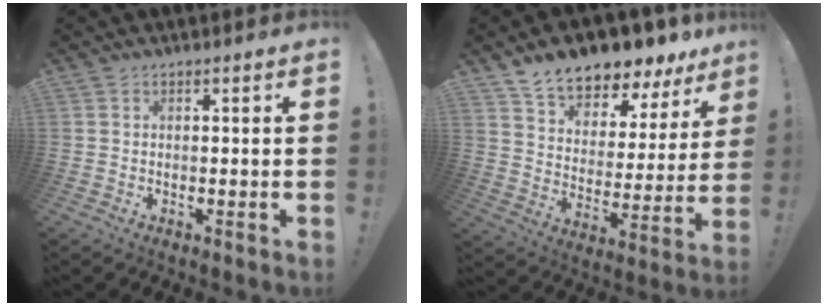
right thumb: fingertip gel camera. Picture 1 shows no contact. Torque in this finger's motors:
{"motor_torque": [0.81, 3.36, 0.29, 0.27, 0.04]}